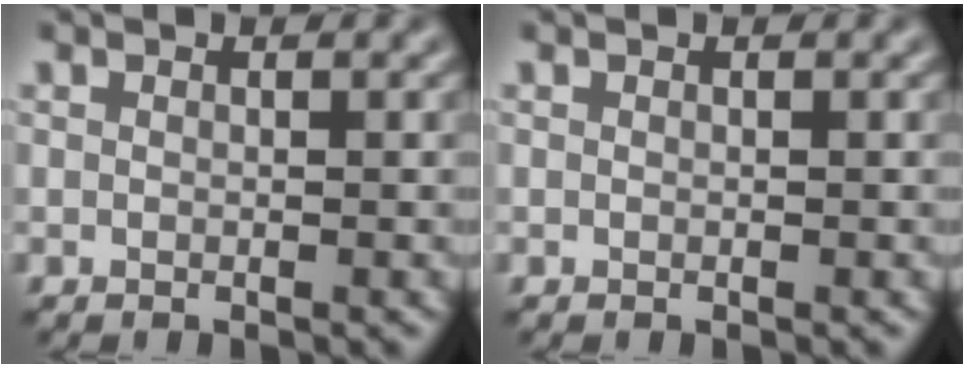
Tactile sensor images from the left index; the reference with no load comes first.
{"total": 0.0}